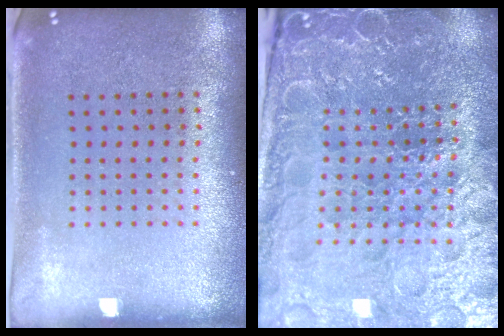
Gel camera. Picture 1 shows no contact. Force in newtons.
{"total": 5.0, "press": 4.8, "slide": 1.5}